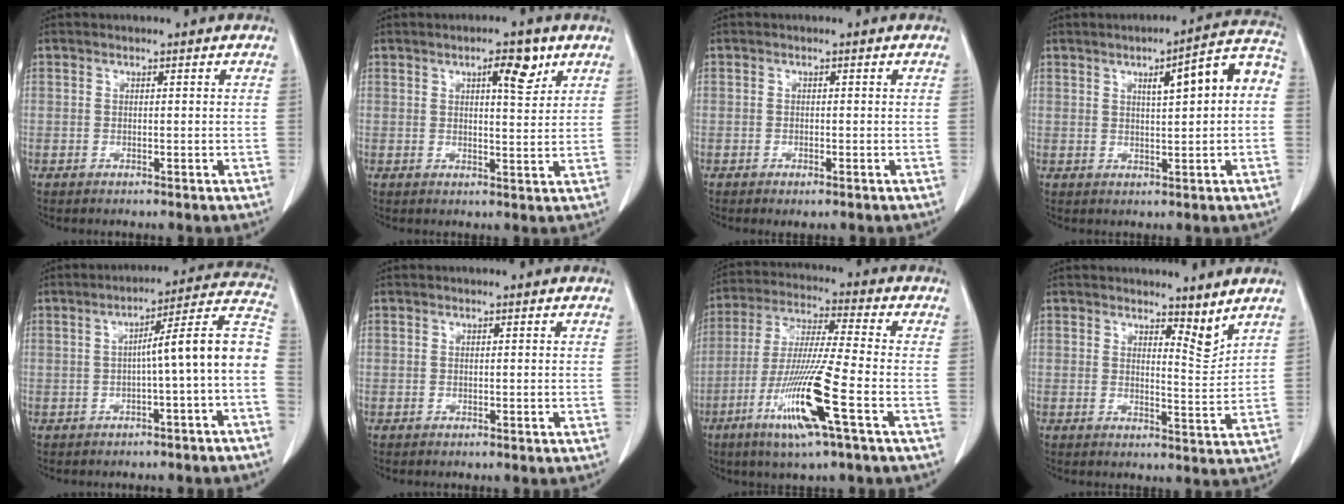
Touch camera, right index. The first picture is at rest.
{"total": 5.0, "force": [2.7, 1.3, 4.0], "torque": [-0.058, -0.003, 0.040]}
{"total": 1.2, "force": [-0.7, 0.3, 0.9], "torque": [-0.014, -0.003, -0.007]}
{"total": 8.7, "force": [1.5, 1.2, 8.5], "torque": [-0.111, 0.028, 0.016]}
{"total": 10.7, "force": [-1.9, -0.4, 10.5], "torque": [-0.135, 0.036, -0.030]}
{"total": 0.0}
{"total": 14.1, "force": [-5.8, -0.5, 12.9], "torque": [-0.262, -0.024, -0.112]}
{"total": 3.8, "force": [3.3, 0.8, 1.7], "torque": [-0.021, -0.021, 0.048]}